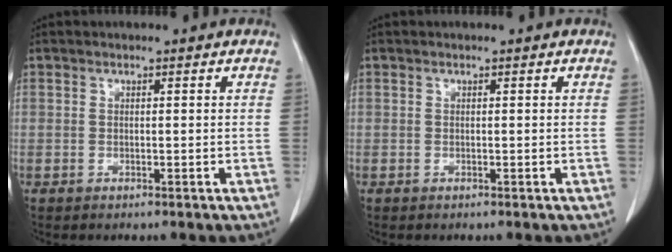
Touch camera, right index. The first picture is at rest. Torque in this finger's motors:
{"motor_torque": [0.00, 0.00, 0.00, 0.00]}